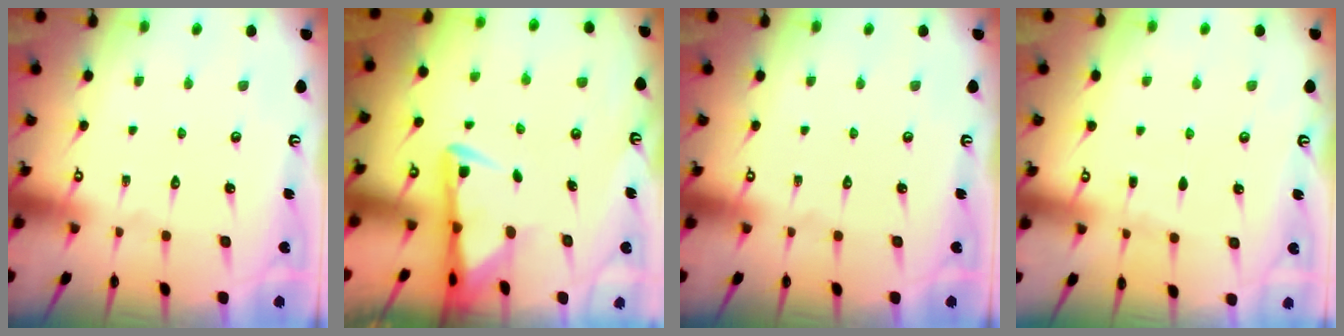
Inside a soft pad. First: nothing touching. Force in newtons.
{"total": 3.1, "press": 3.0, "slide": 0.5}
{"total": 0.0}
{"total": 3.6, "press": 3.5, "slide": 0.5}